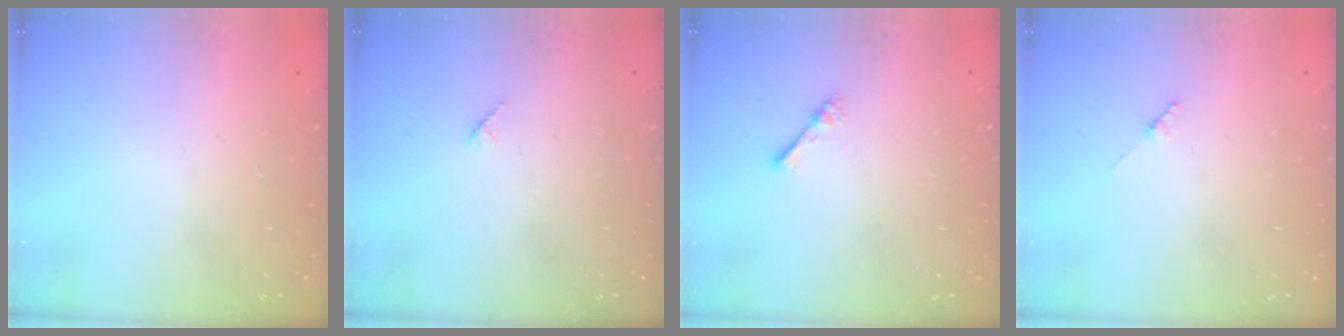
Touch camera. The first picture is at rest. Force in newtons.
{"total": 4.2, "press": 4.1, "slide": 0.7}
{"total": 1.0, "press": 1.0, "slide": 0.3}
{"total": 1.8, "press": 1.7, "slide": 0.3}